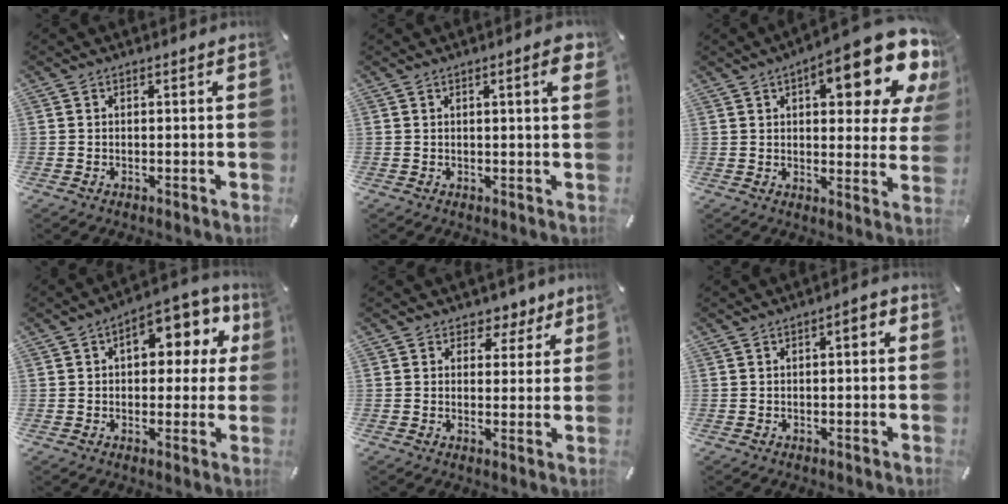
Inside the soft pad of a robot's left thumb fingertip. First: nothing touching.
{"total": 4.9, "force": [1.6, 0.8, 4.6], "torque": [-0.072, -0.002, 0.021]}
{"total": 20.3, "force": [10.1, 7.6, 15.8], "torque": [-0.204, -0.064, 0.158]}
{"total": 11.8, "force": [3.7, 6.7, 9.0], "torque": [-0.117, -0.015, 0.058]}
{"total": 4.6, "force": [2.5, 3.7, 1.1], "torque": [0.005, -0.014, 0.036]}
{"total": 2.8, "force": [-0.3, 1.1, 2.6], "torque": [-0.039, 0.007, -0.010]}